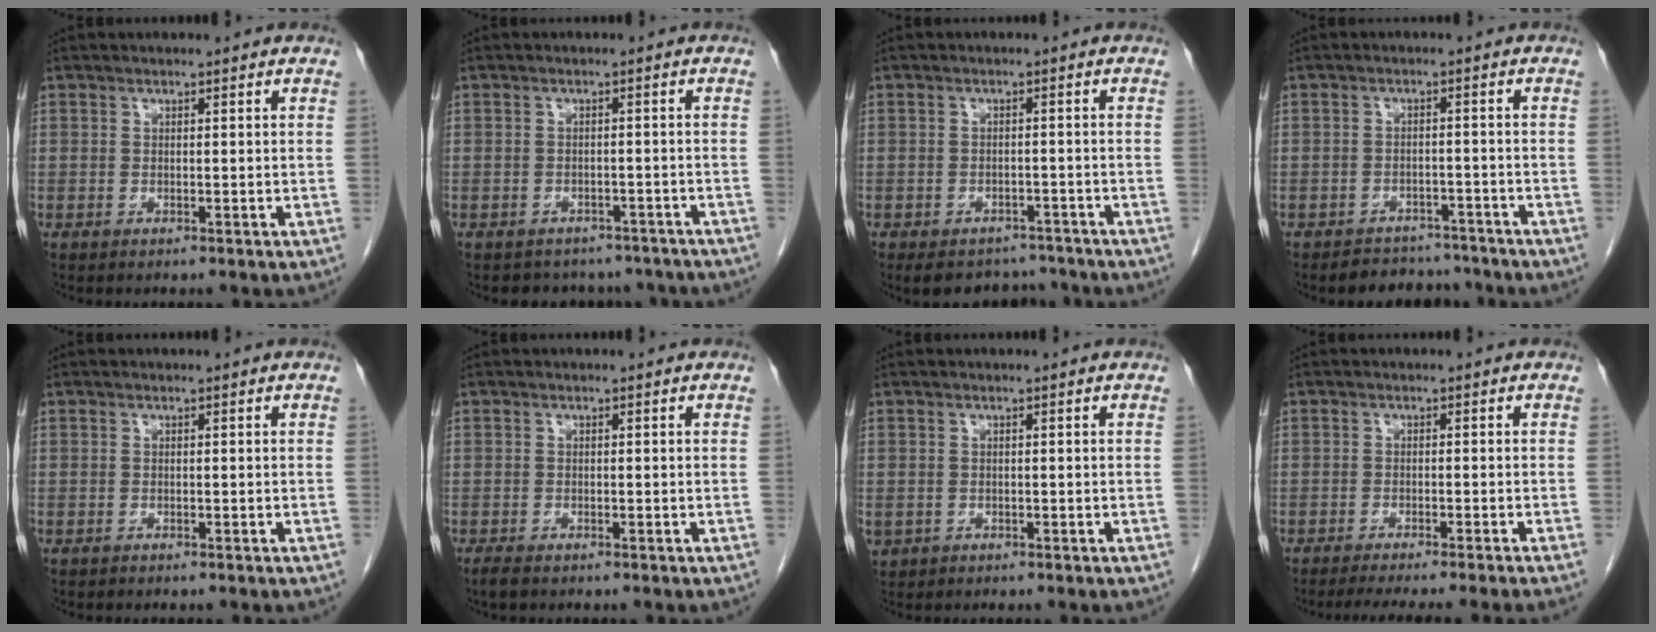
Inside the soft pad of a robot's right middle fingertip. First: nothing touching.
{"total": 8.2, "force": [-7.1, 4.0, 1.0], "torque": [-0.007, 0.015, -0.073]}
{"total": 7.1, "force": [-6.2, 3.2, 1.3], "torque": [-0.005, 0.008, -0.081]}
{"total": 5.7, "force": [-5.1, 2.4, 0.0], "torque": [0.013, 0.011, -0.070]}
{"total": 0.0}
{"total": 1.0, "force": [-0.8, 0.1, 0.5], "torque": [-0.019, -0.003, -0.016]}
{"total": 1.7, "force": [-0.4, 1.5, 0.5], "torque": [-0.012, 0.000, 0.003]}
{"total": 9.2, "force": [-7.9, -1.4, 4.4], "torque": [-0.034, -0.021, -0.112]}